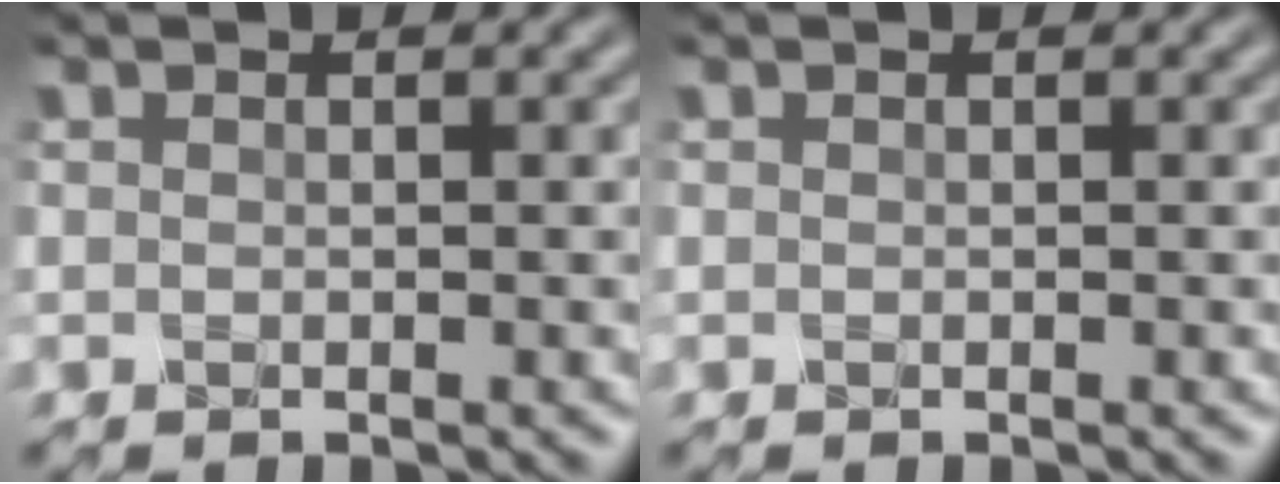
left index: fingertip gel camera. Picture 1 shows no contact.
{"total": 0.0}